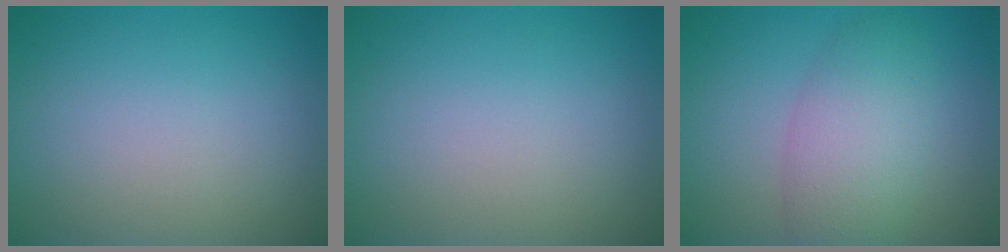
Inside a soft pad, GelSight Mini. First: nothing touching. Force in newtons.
{"total": 0.0}
{"total": 5.1, "press": 5.1, "slide": 0.1}